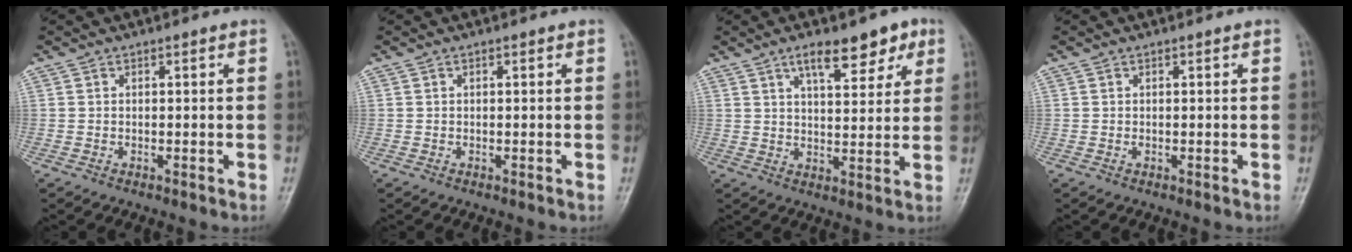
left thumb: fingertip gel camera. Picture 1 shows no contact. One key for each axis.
{"total": 0.0}
{"total": 9.6, "fx": 5.6, "fy": 4.0, "fz": 6.7, "tx": -0.071, "ty": -0.024, "tz": 0.086}
{"total": 0.0}